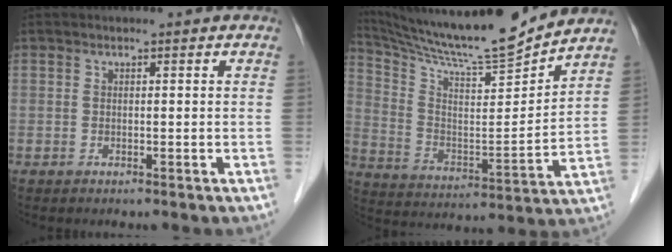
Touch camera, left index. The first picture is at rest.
{"total": 17.5, "force": [16.6, -0.9, 5.4], "torque": [-0.116, -0.034, 0.279]}